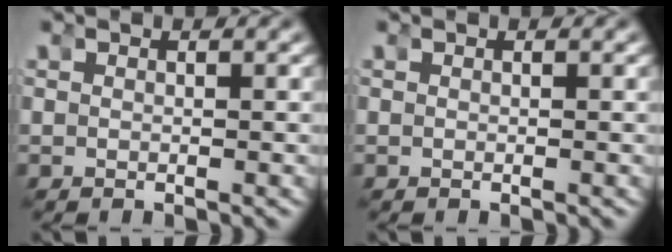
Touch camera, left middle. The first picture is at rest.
{"total": 0.0}